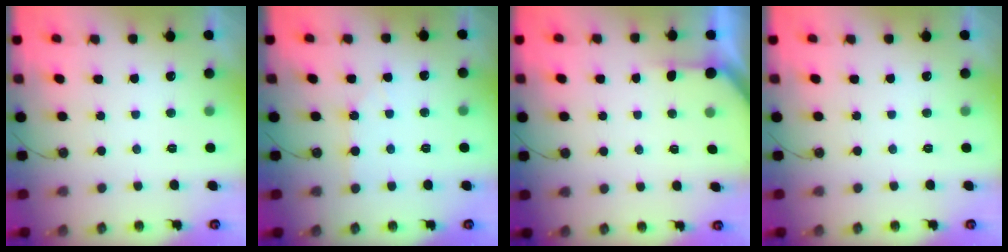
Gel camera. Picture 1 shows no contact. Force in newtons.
{"total": 2.5, "press": 2.5, "slide": 0.5}
{"total": 1.6, "press": 1.6, "slide": 0.2}
{"total": 0.0}